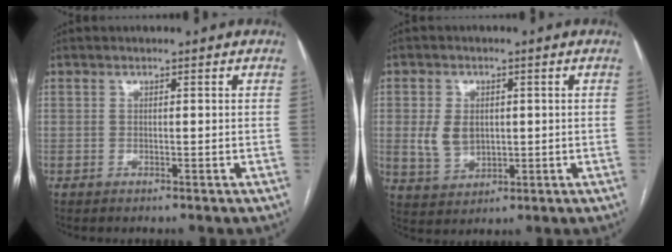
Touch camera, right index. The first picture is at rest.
{"total": 5.8, "force": [0.5, 4.2, 3.9], "torque": [-0.083, 0.007, 0.021]}